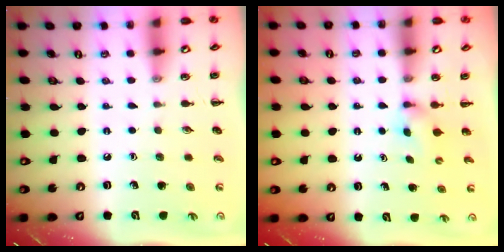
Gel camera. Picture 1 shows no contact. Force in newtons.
{"total": 2.4, "press": 2.3, "slide": 0.9}